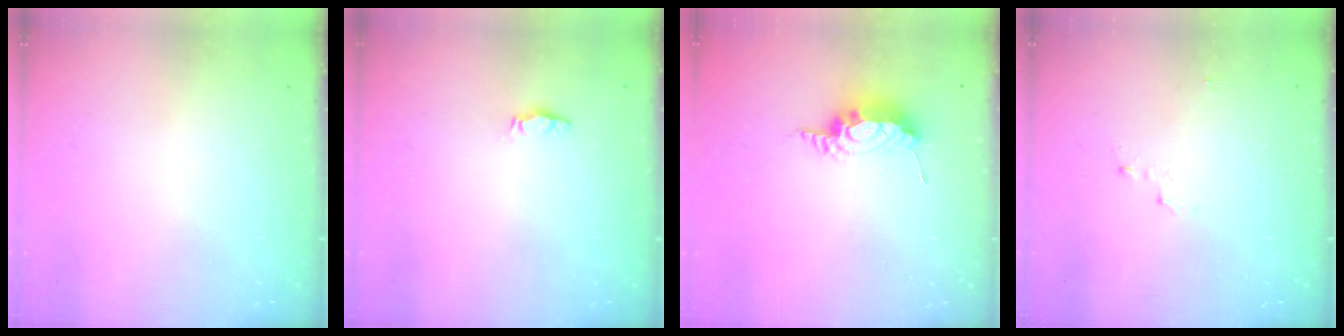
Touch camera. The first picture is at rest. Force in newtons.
{"total": 3.4, "press": 3.4, "slide": 0.4}
{"total": 10.8, "press": 8.9, "slide": 6.2}
{"total": 2.8, "press": 2.8, "slide": 0.3}